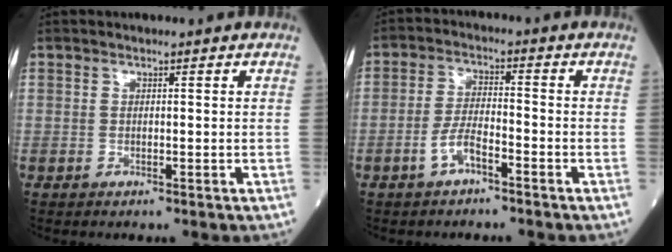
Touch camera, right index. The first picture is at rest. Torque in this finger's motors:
{"motor_torque": [-0.13, -0.11, -0.04, 0.03]}